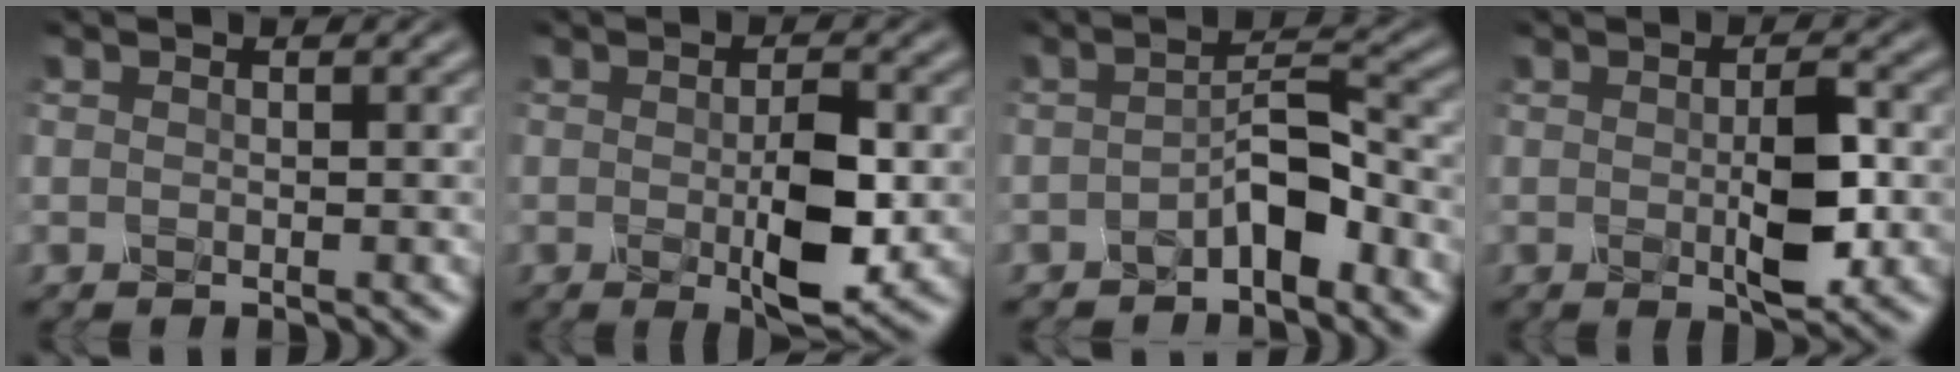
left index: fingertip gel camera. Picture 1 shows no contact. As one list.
[{"total": 5.0, "force": [-1.0, 1.4, 4.7], "torque": [-0.101, -0.009, -0.008]}, {"total": 2.8, "force": [-1.9, 0.4, 1.9], "torque": [-0.047, 0.015, -0.033]}, {"total": 3.6, "force": [-0.5, 0.8, 3.5], "torque": [-0.081, -0.005, -0.003]}]